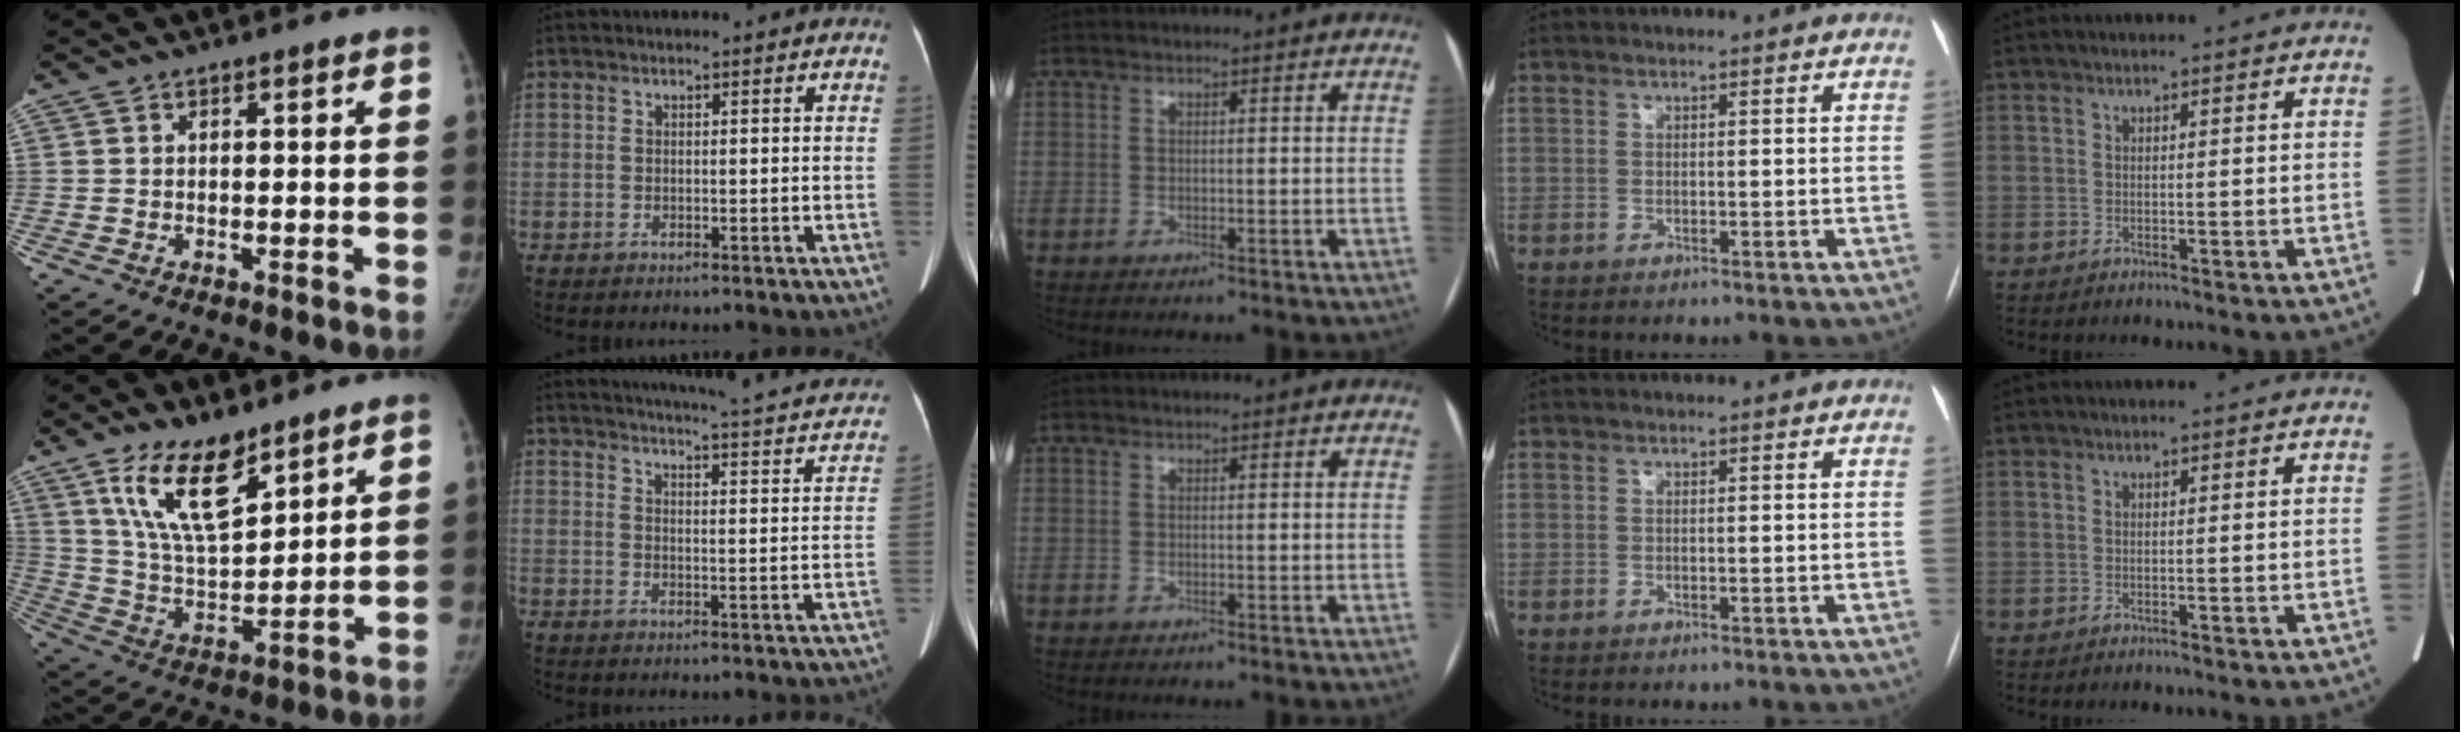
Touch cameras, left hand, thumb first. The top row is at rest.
{"thumb": {"total": 14.9, "force": [9.5, 6.1, 9.6], "torque": [-0.143, -0.057, 0.187]}, "index": {"total": 27.0, "force": [25.1, 2.5, 9.6], "torque": [-0.146, -0.060, 0.294]}}